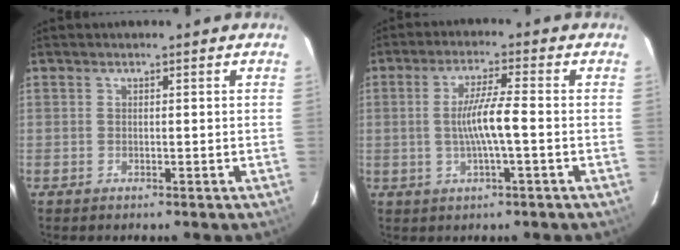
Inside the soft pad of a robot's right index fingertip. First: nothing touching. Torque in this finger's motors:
{"motor_torque": [1.07, 0.09, 0.60, 0.15]}